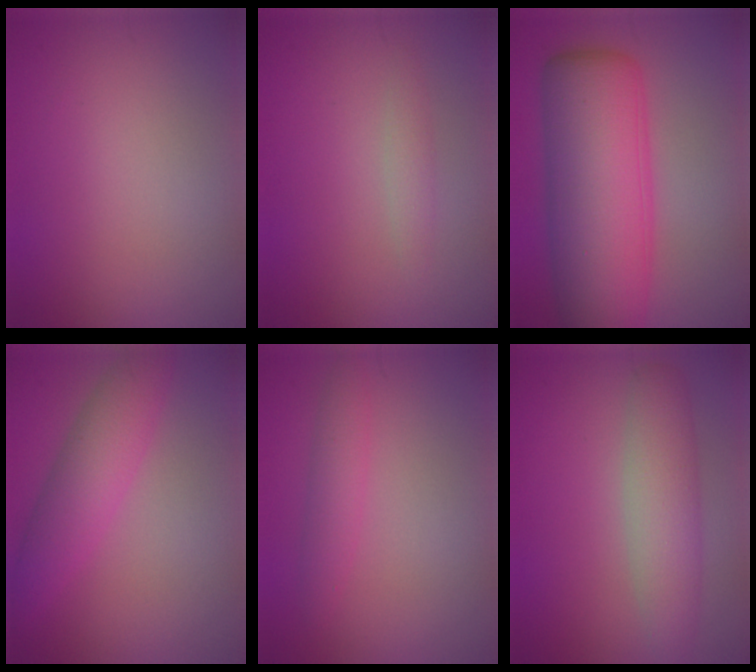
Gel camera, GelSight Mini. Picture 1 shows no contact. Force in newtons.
{"total": 1.1, "press": 1.1, "slide": 0.1}
{"total": 12.2, "press": 12.2, "slide": 0.3}
{"total": 4.3, "press": 4.3, "slide": 0.1}
{"total": 2.0, "press": 1.9, "slide": 0.2}
{"total": 4.2, "press": 4.2, "slide": 0.1}